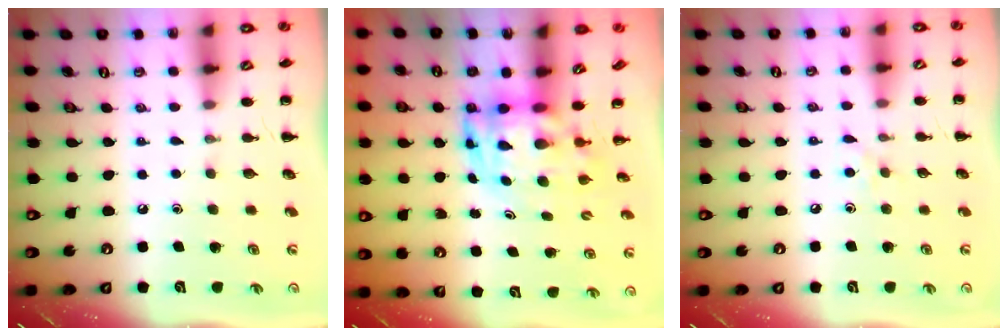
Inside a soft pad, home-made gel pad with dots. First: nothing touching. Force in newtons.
{"total": 4.5, "press": 4.4, "slide": 1.1}
{"total": 4.5, "press": 4.1, "slide": 1.8}